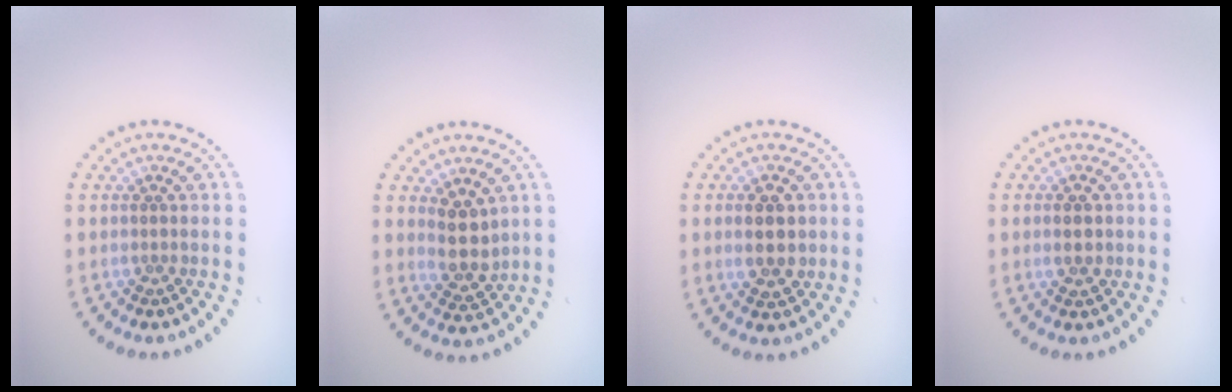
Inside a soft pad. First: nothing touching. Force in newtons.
{"total": 2.9, "press": 2.5, "slide": 1.5}
{"total": 3.2, "press": 3.2, "slide": 0.1}
{"total": 2.3, "press": 2.2, "slide": 0.1}